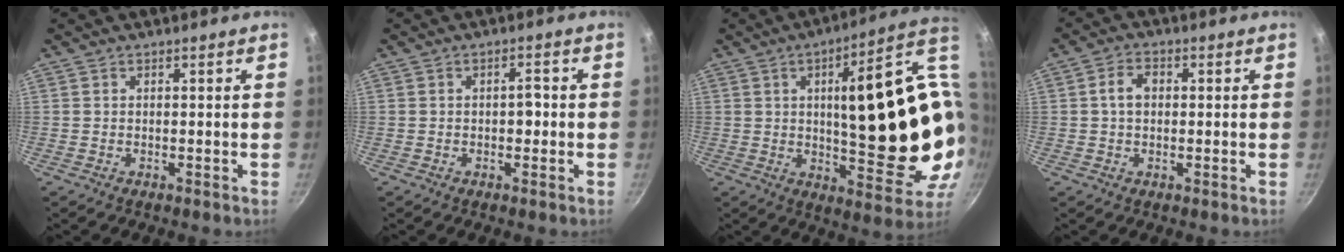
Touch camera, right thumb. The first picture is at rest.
{"total": 2.4, "force": [-0.3, 1.4, 1.9], "torque": [-0.018, 0.010, -0.004]}
{"total": 26.9, "force": [3.3, 9.2, 25.0], "torque": [-0.318, -0.015, 0.066]}
{"total": 4.0, "force": [0.3, 2.9, 2.8], "torque": [-0.039, 0.013, 0.000]}